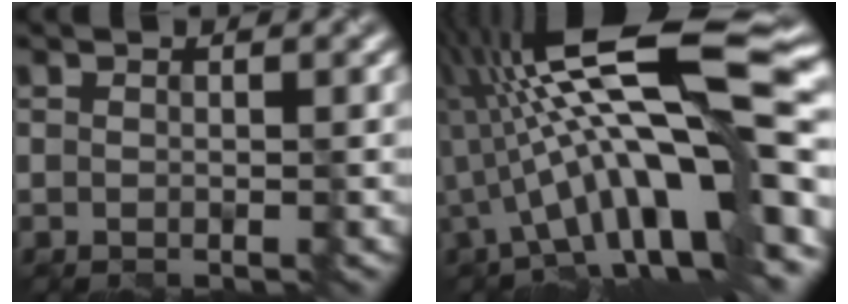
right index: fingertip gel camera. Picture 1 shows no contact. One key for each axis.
{"total": 15.0, "fx": -0.7, "fy": 3.6, "fz": 14.5, "tx": -0.224, "ty": 0.027, "tz": -0.013}